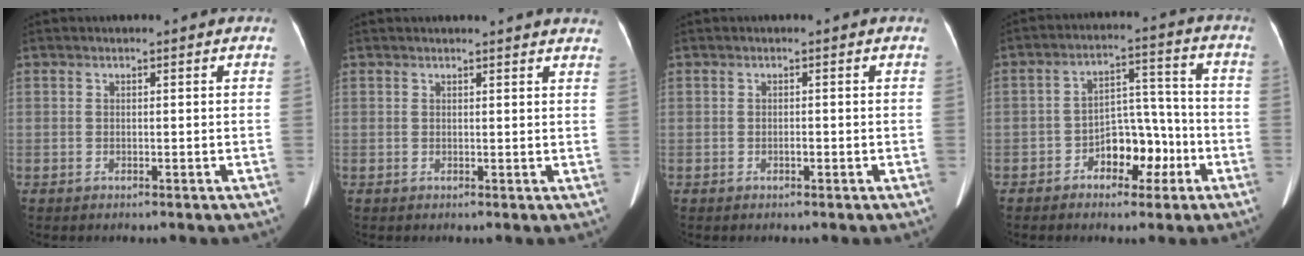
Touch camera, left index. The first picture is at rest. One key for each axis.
{"total": 8.5, "fx": 8.2, "fy": 1.0, "fz": 2.0, "tx": -0.007, "ty": -0.007, "tz": 0.066}
{"total": 0.6, "fx": -0.3, "fy": 0.2, "fz": 0.4, "tx": -0.008, "ty": 0.001, "tz": -0.003}
{"total": 7.9, "fx": -3.6, "fy": 4.5, "fz": 5.4, "tx": -0.086, "ty": 0.033, "tz": -0.054}